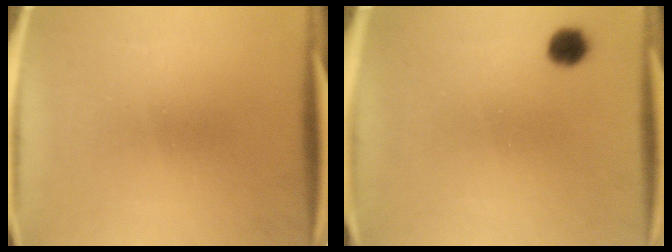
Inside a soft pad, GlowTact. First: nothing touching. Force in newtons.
{"total": 3.5}